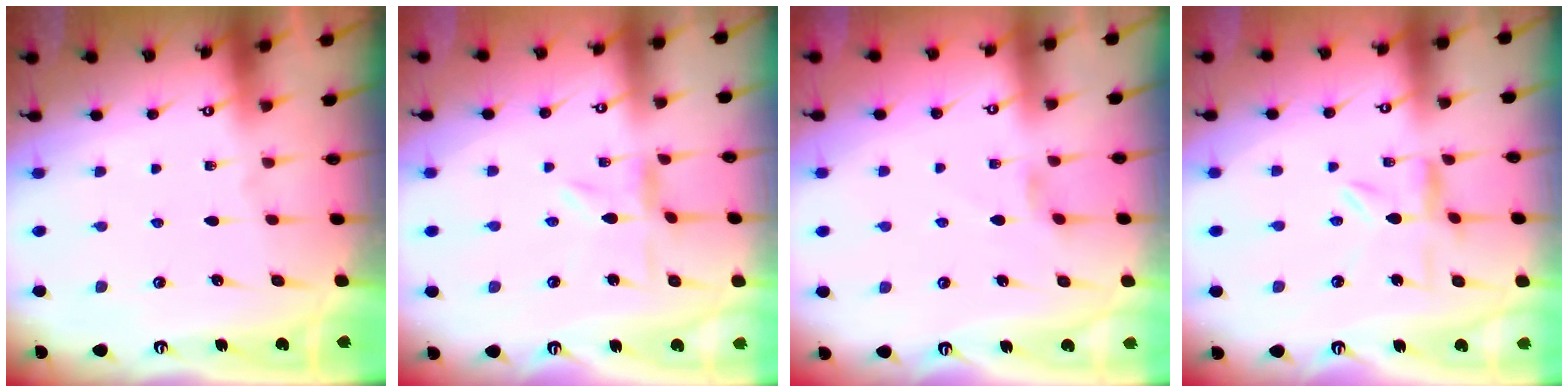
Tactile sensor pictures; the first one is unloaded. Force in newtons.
{"total": 0.8, "press": 0.7, "slide": 0.4}
{"total": 1.8, "press": 1.7, "slide": 0.5}
{"total": 3.7, "press": 3.7, "slide": 0.2}